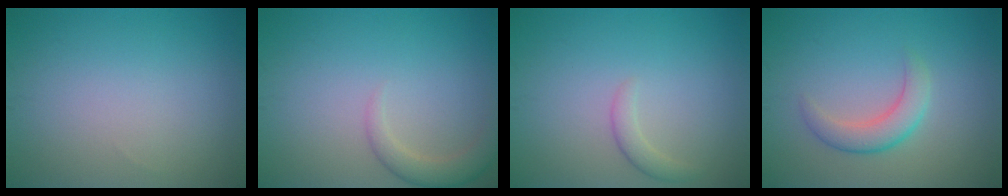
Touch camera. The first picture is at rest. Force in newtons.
{"total": 2.5, "press": 2.5, "slide": 0.2}
{"total": 1.4, "press": 1.4, "slide": 0.1}
{"total": 2.9, "press": 2.9, "slide": 0.2}